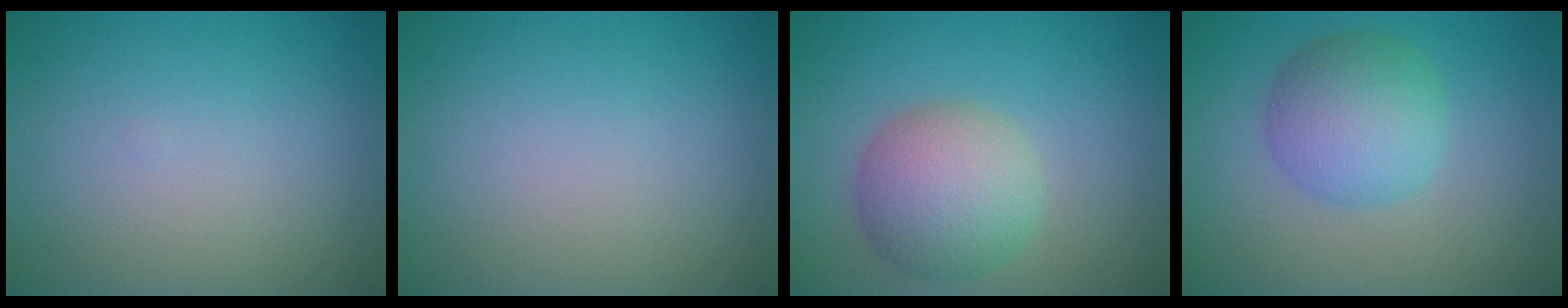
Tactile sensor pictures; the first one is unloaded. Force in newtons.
{"total": 0.0}
{"total": 5.8, "press": 5.8, "slide": 0.4}
{"total": 5.1, "press": 5.1, "slide": 0.1}